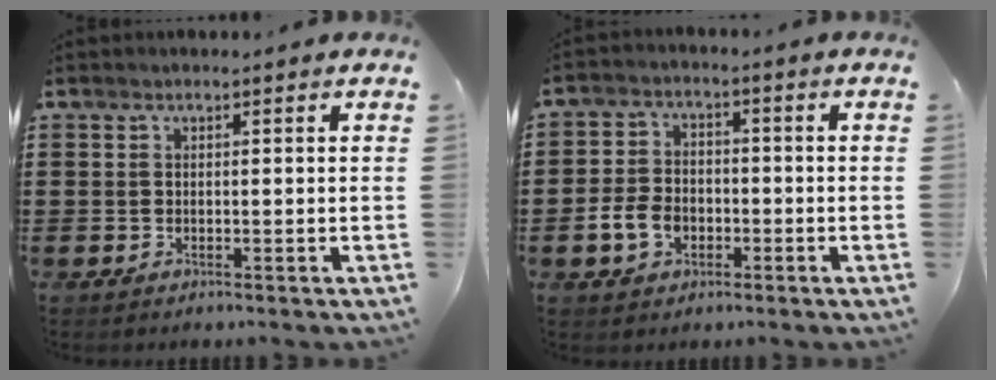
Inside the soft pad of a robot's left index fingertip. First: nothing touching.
{"total": 5.3, "force": [-2.0, 3.8, 3.2], "torque": [-0.079, 0.003, -0.041]}